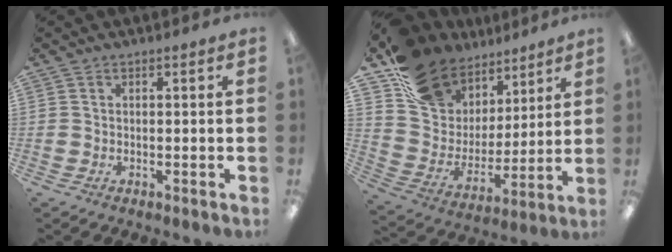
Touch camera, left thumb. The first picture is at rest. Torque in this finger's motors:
{"motor_torque": [1.24, 0.37, 1.39, -1.37, 0.30]}